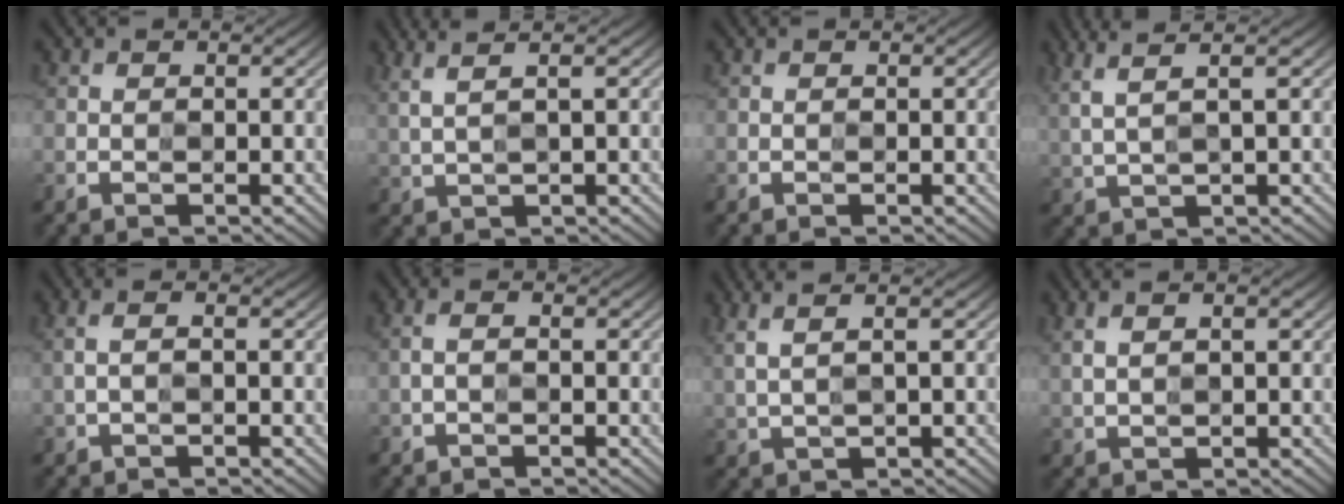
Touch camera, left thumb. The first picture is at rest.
{"total": 4.5, "force": [2.4, 1.1, 3.7], "torque": [-0.067, 0.014, 0.030]}
{"total": 0.0}
{"total": 5.3, "force": [2.7, 1.1, 4.4], "torque": [-0.096, 0.015, 0.056]}
{"total": 1.8, "force": [-0.1, 0.4, 1.7], "torque": [-0.038, 0.007, -0.005]}
{"total": 1.3, "force": [-0.3, 0.4, 1.3], "torque": [-0.029, 0.004, -0.009]}
{"total": 4.7, "force": [2.3, 1.2, 3.9], "torque": [-0.071, 0.013, 0.032]}
{"total": 3.7, "force": [1.9, 1.0, 3.0], "torque": [-0.051, 0.002, 0.027]}